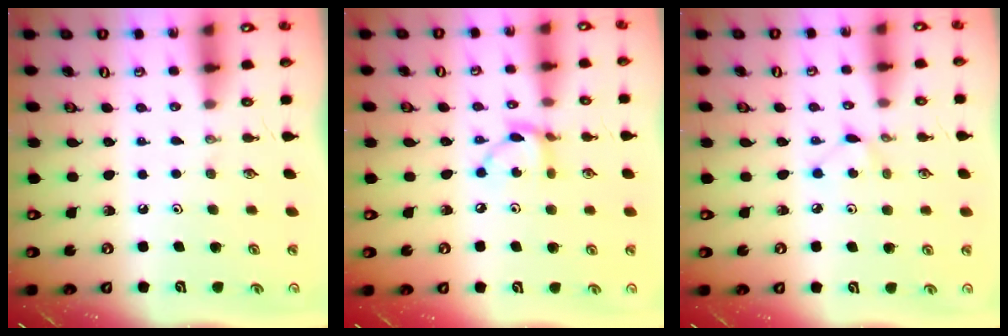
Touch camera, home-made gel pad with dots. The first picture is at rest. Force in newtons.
{"total": 6.7, "press": 6.7, "slide": 0.2}
{"total": 4.1, "press": 4.1, "slide": 0.4}